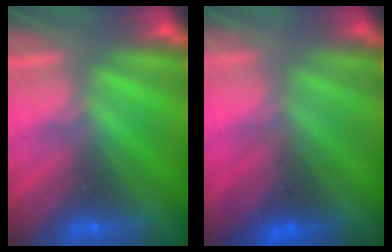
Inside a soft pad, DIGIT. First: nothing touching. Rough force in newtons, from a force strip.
{"total": 2.9}